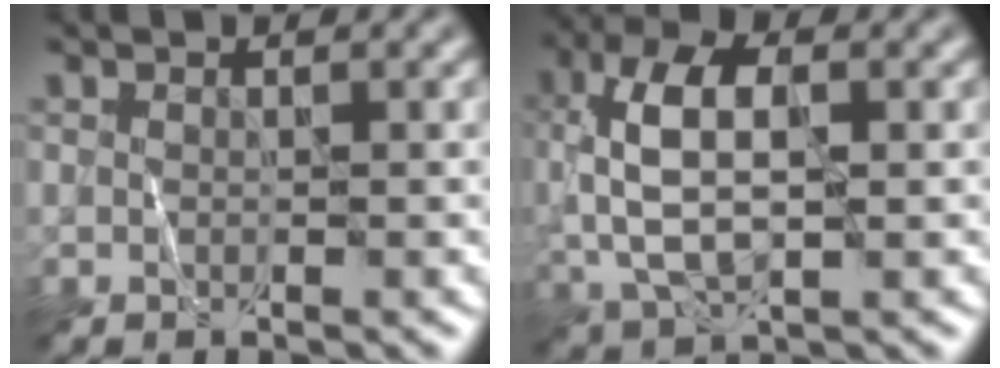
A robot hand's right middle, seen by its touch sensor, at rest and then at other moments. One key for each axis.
{"total": 7.1, "fx": 0.4, "fy": 3.5, "fz": 6.1, "tx": -0.133, "ty": 0.012, "tz": 0.003}